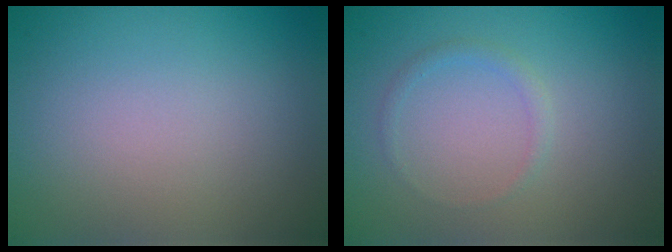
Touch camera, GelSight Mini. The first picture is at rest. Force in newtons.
{"total": 0.9, "press": 0.9, "slide": 0.1}